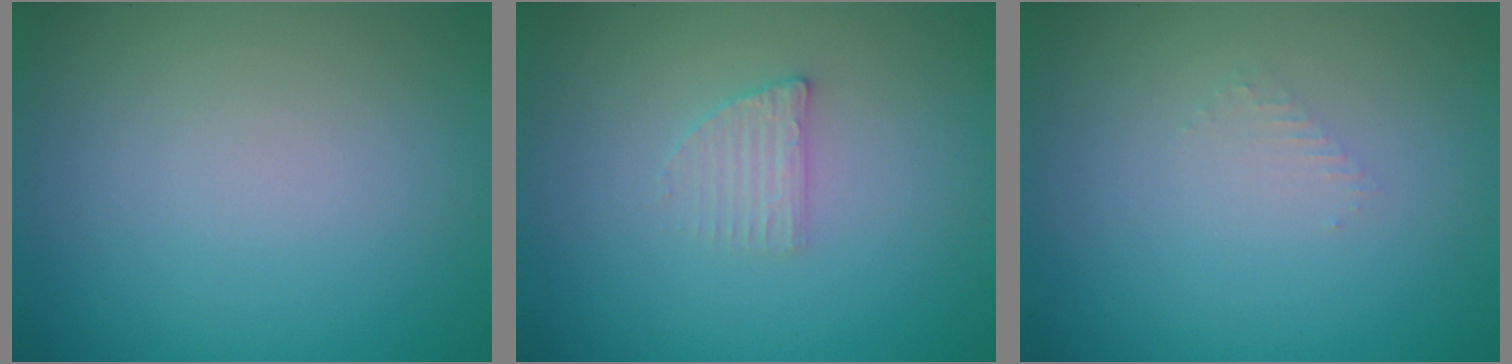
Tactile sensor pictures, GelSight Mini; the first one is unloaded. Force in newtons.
{"total": 1.6, "press": 1.5, "slide": 0.3}
{"total": 0.8, "press": 0.8, "slide": 0.3}